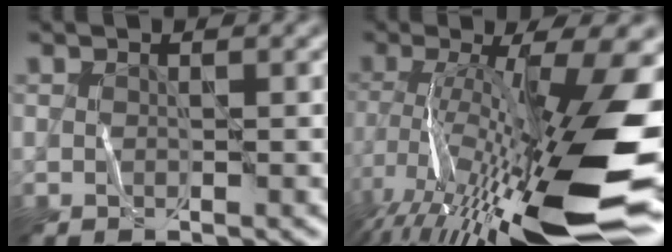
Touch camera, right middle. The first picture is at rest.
{"total": 16.4, "force": [-5.8, 3.6, 14.9], "torque": [-0.257, 0.009, -0.093]}